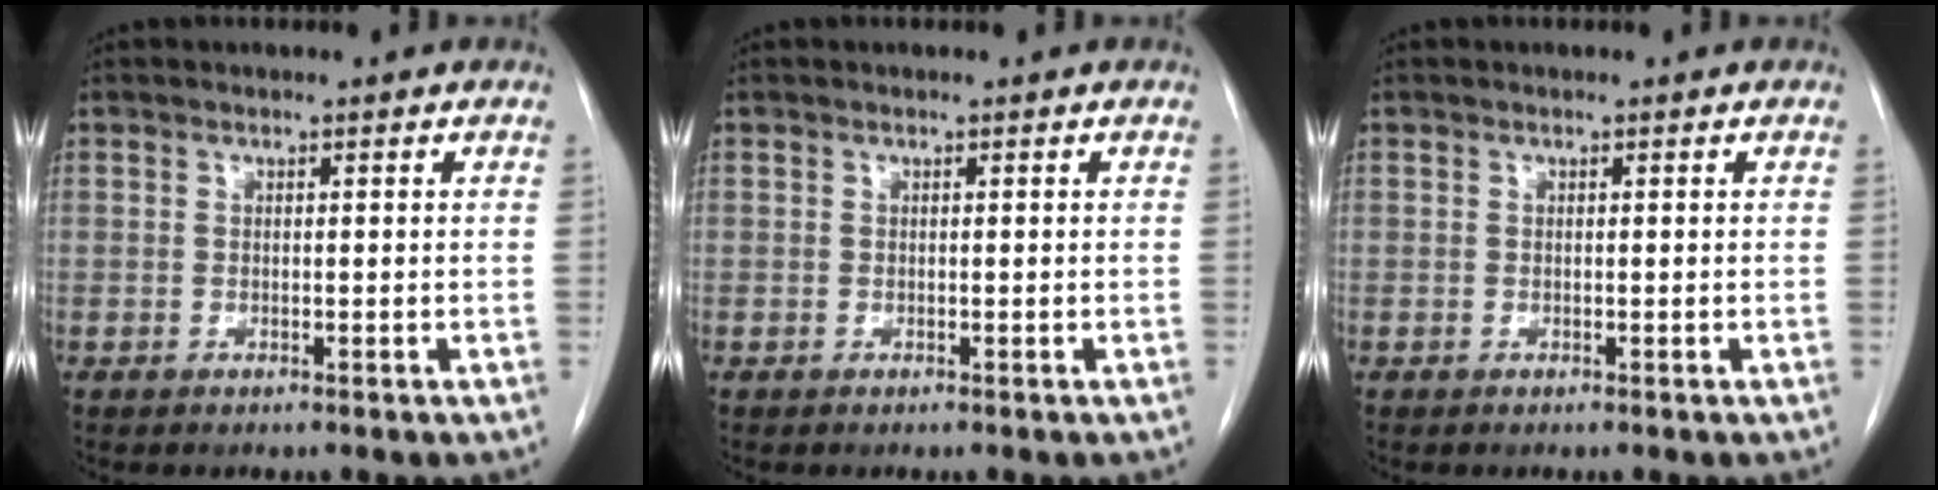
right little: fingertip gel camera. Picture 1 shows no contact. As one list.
[{"total": 0.0}, {"total": 0.0}]